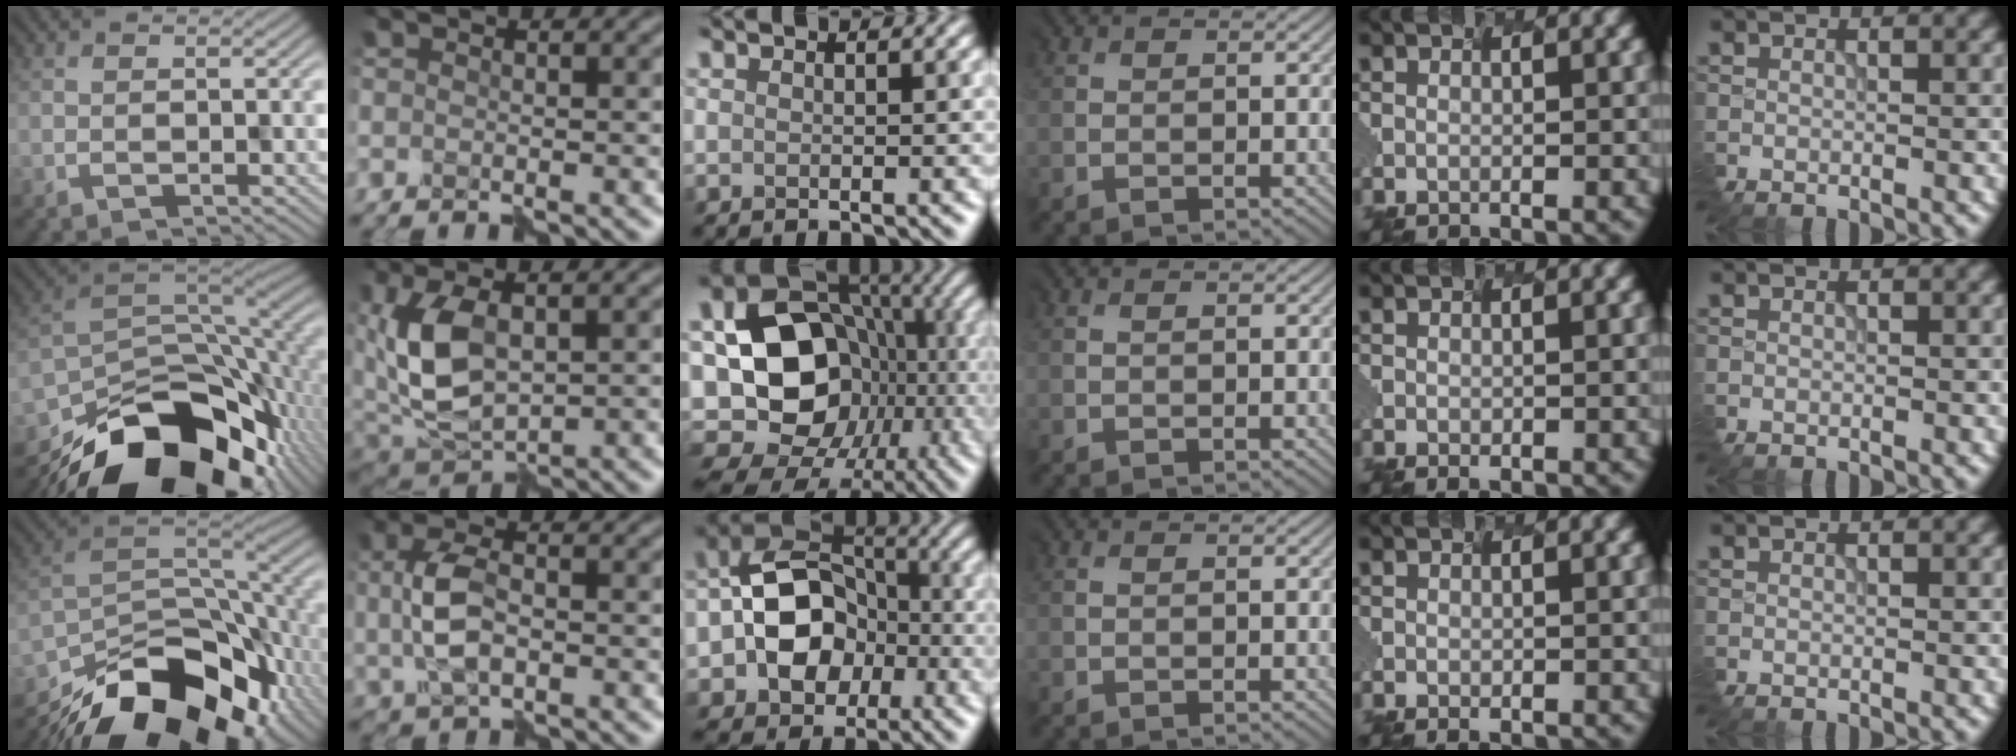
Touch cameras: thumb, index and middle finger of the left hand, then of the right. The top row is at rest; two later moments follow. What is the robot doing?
{"motion": "assemble", "object": "markers"}